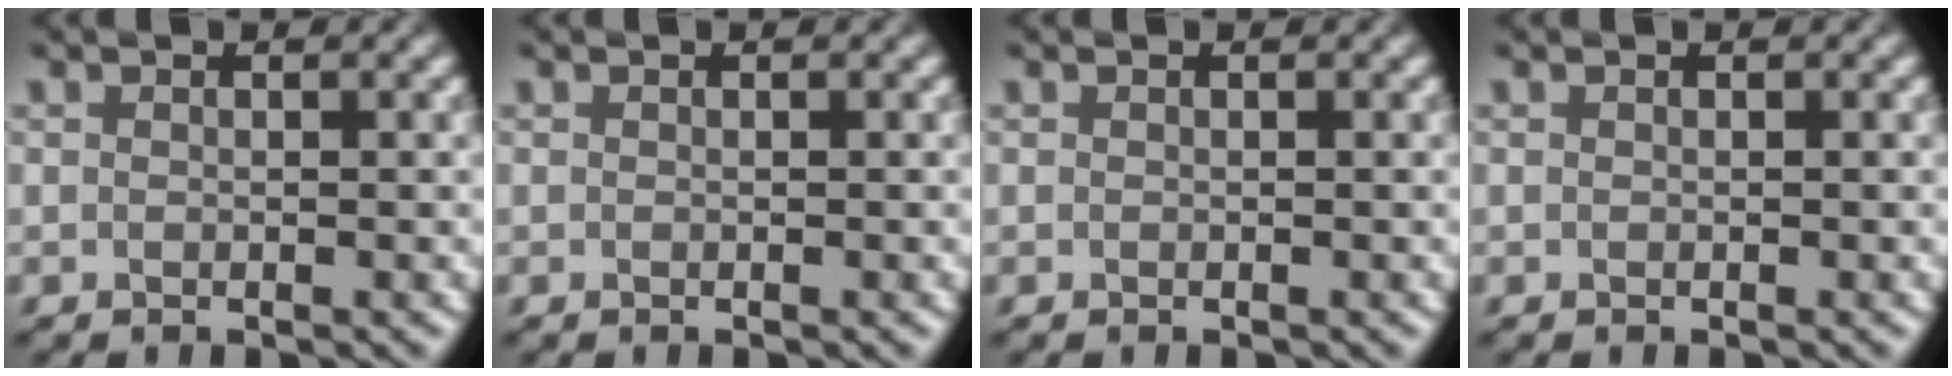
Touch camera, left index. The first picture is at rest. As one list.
[{"total": 0.0}, {"total": 0.0}, {"total": 0.0}]